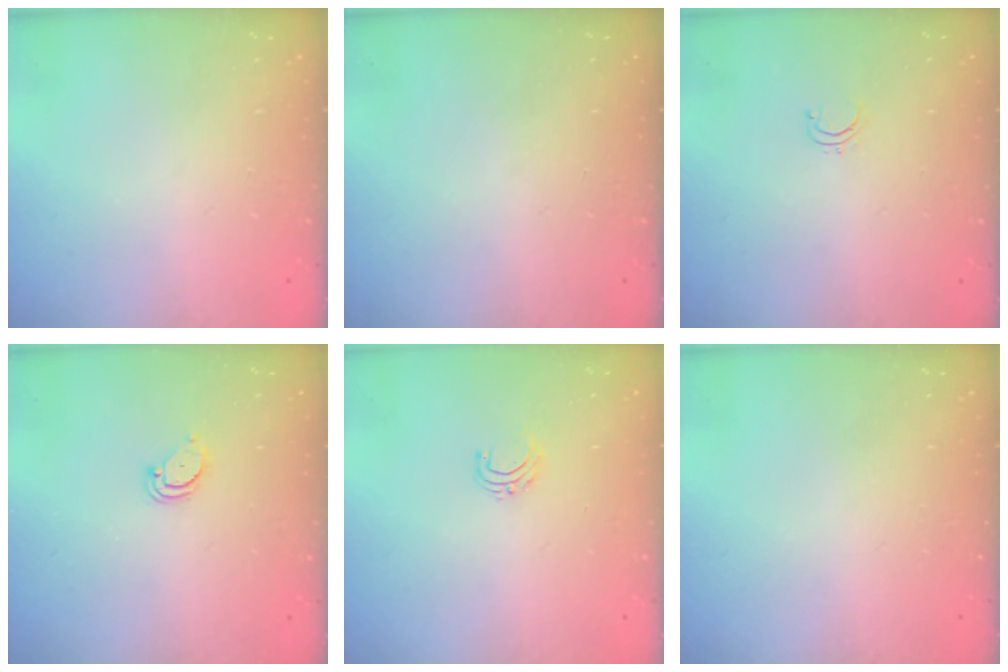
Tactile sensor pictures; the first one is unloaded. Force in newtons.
{"total": 0.0}
{"total": 2.8, "press": 2.8, "slide": 0.2}
{"total": 2.1, "press": 2.1, "slide": 0.2}
{"total": 4.7, "press": 4.7, "slide": 0.3}
{"total": 0.0}